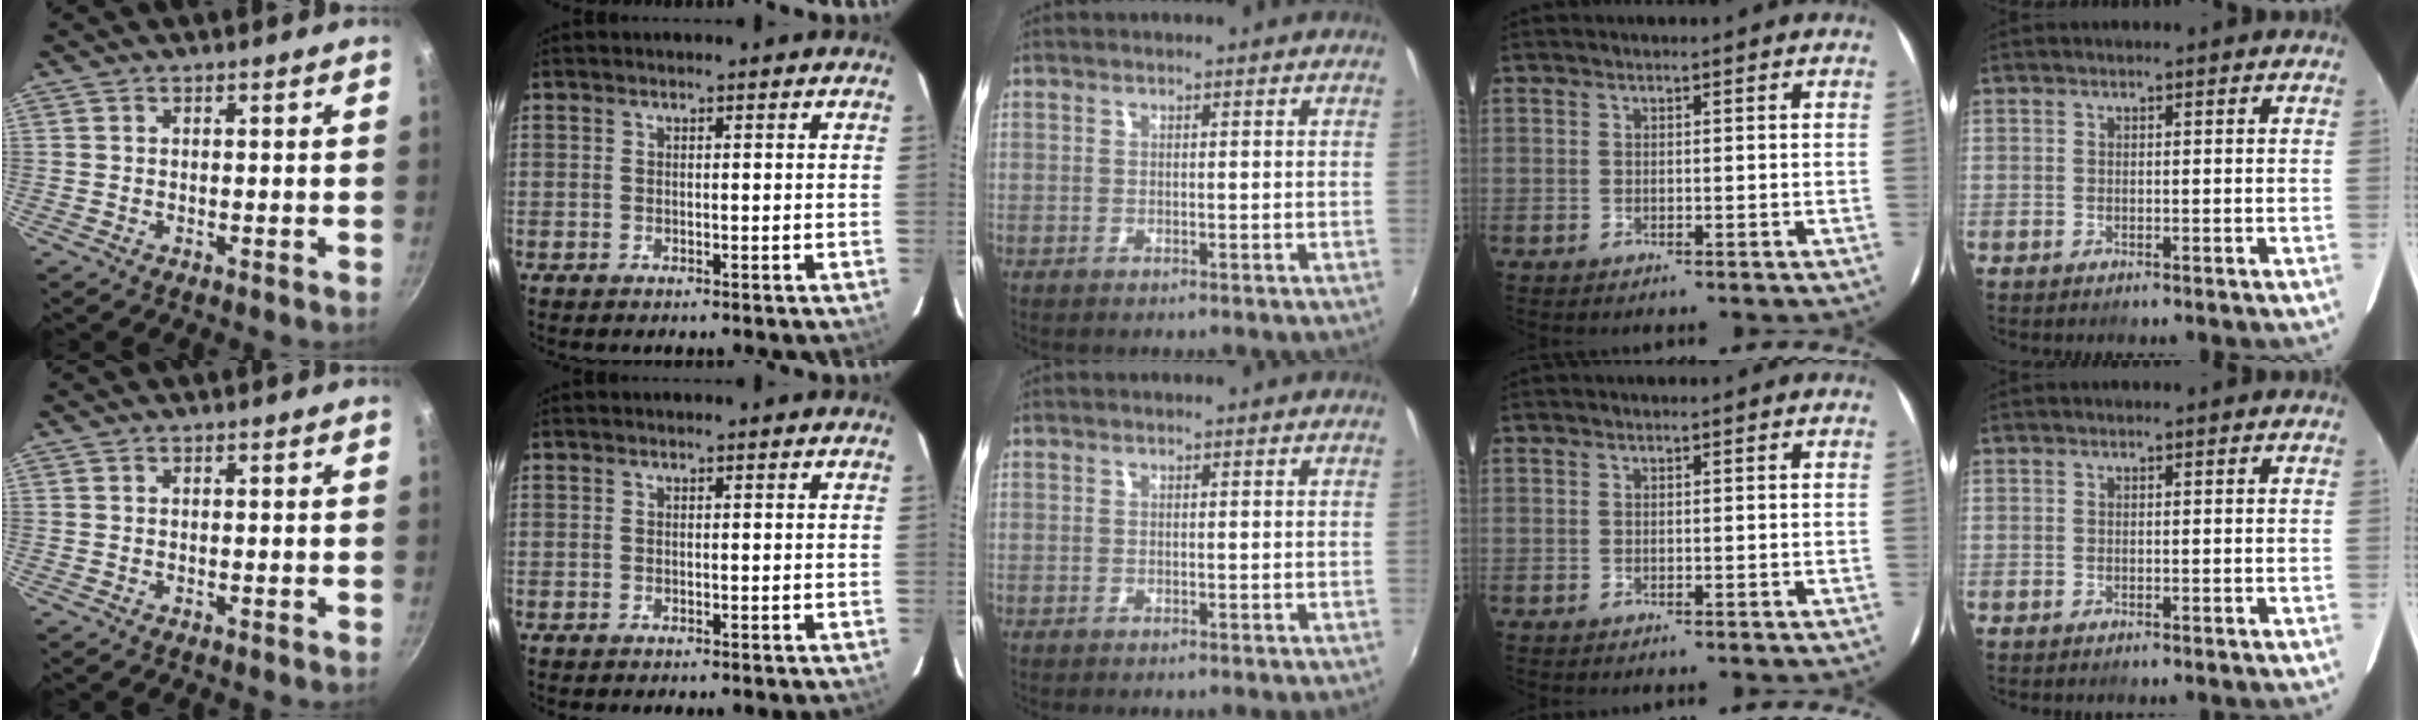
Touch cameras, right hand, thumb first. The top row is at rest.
{}